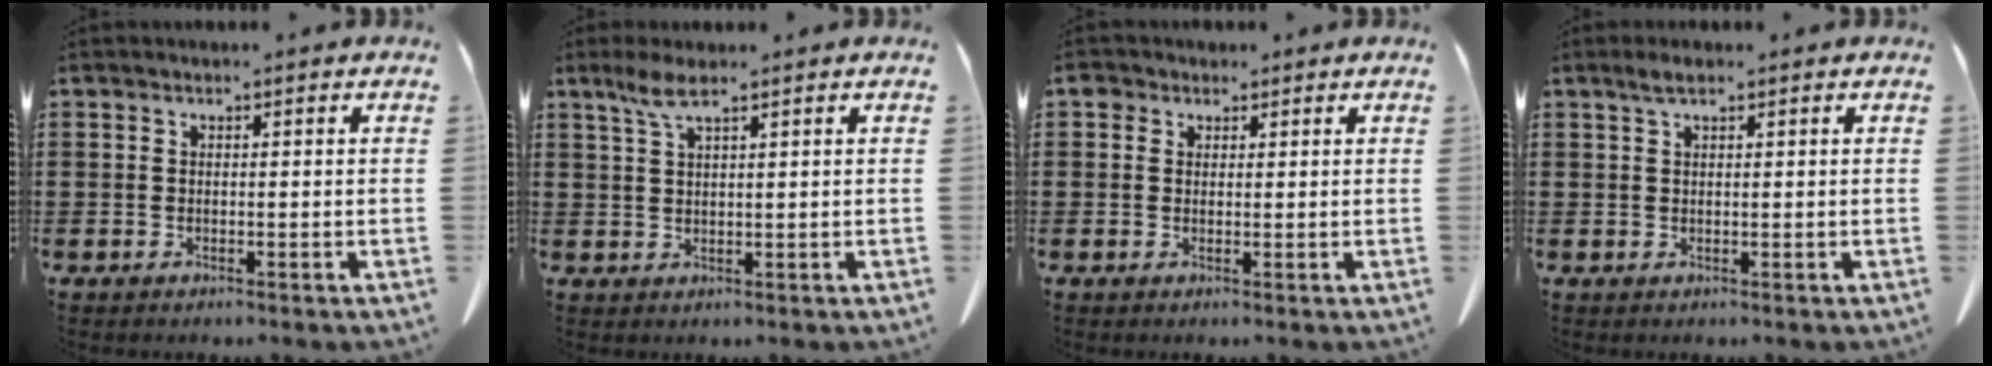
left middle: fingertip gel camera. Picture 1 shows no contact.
{"total": 3.8, "force": [2.3, 0.7, 2.9], "torque": [-0.063, 0.004, 0.040]}
{"total": 2.0, "force": [1.2, 1.5, 0.5], "torque": [-0.008, 0.005, 0.022]}
{"total": 1.9, "force": [1.0, 0.5, 1.5], "torque": [-0.030, 0.003, 0.018]}